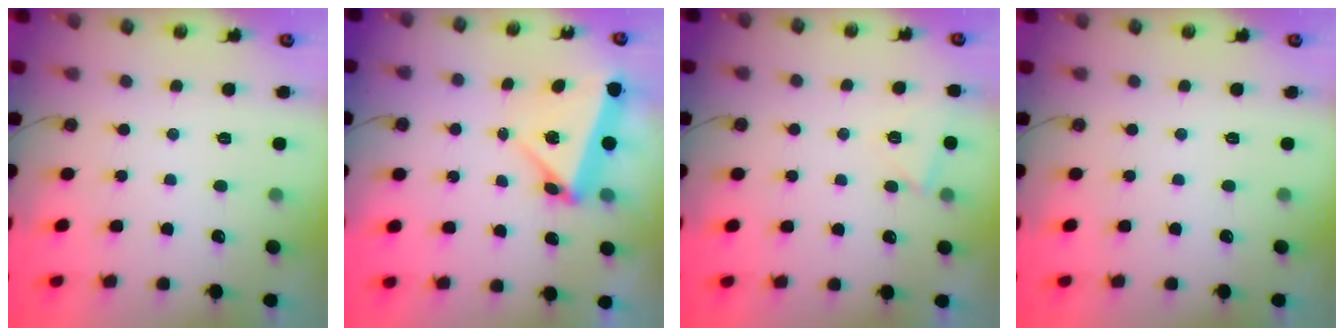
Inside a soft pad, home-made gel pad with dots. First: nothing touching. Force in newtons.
{"total": 5.3, "press": 5.3, "slide": 0.2}
{"total": 4.2, "press": 3.2, "slide": 2.8}
{"total": 0.0}